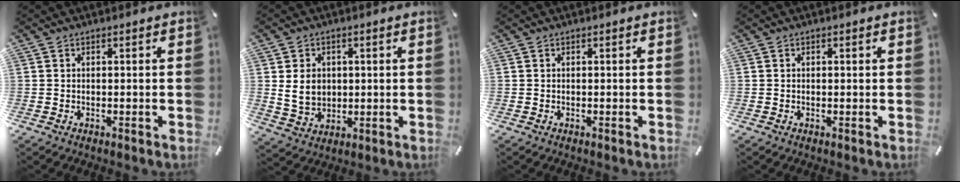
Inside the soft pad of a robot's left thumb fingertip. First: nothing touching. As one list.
[{"total": 6.5, "force": [0.8, 5.7, 3.0], "torque": [-0.059, 0.004, 0.015]}, {"total": 0.0}, {"total": 0.5, "force": [0.1, 0.3, 0.4], "torque": [-0.008, 0.000, 0.001]}]